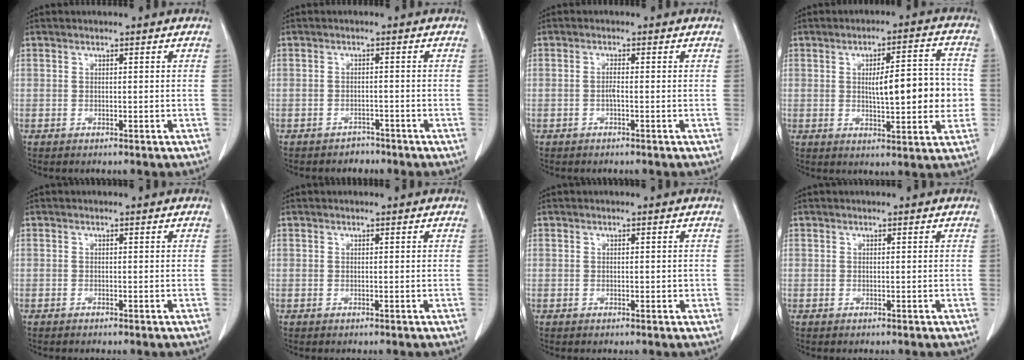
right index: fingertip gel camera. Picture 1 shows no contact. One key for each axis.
{"total": 2.1, "fx": -1.7, "fy": 1.1, "fz": -0.1, "tx": -0.004, "ty": 0.003, "tz": -0.026}
{"total": 1.0, "fx": -0.4, "fy": 0.1, "fz": 0.9, "tx": -0.019, "ty": 0.002, "tz": -0.008}
{"total": 10.6, "fx": -0.1, "fy": 2.8, "fz": 10.3, "tx": -0.146, "ty": 0.017, "tz": 0.004}
{"total": 0.0}
{"total": 0.0}
{"total": 1.1, "fx": -0.2, "fy": 0.7, "fz": 0.9, "tx": -0.015, "ty": 0.000, "tz": 0.000}
{"total": 0.0}